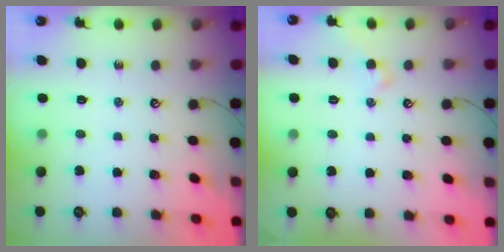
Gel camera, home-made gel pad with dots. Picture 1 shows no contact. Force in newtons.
{"total": 1.3, "press": 1.2, "slide": 0.4}